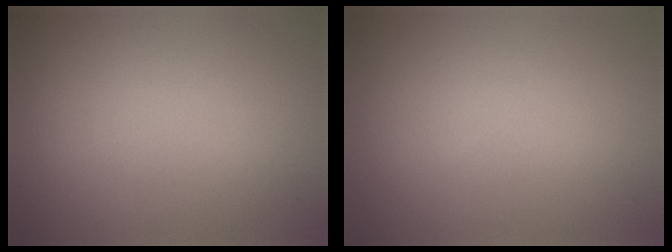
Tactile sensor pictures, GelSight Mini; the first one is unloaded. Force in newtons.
{"total": 0.0}